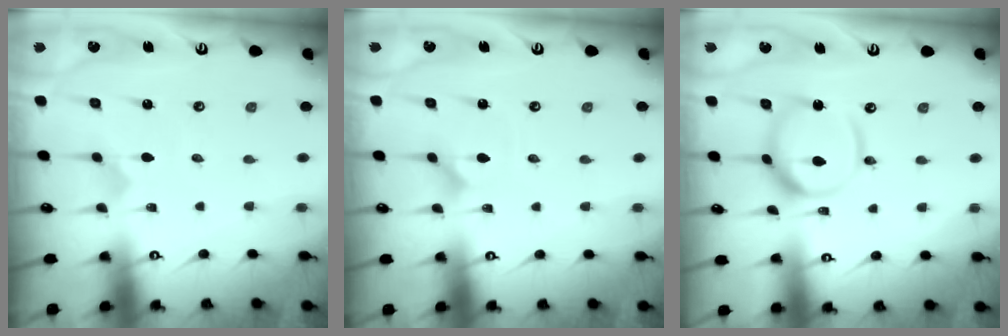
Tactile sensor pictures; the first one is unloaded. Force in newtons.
{"total": 2.9, "press": 2.9, "slide": 0.3}
{"total": 12.8, "press": 12.7, "slide": 1.4}